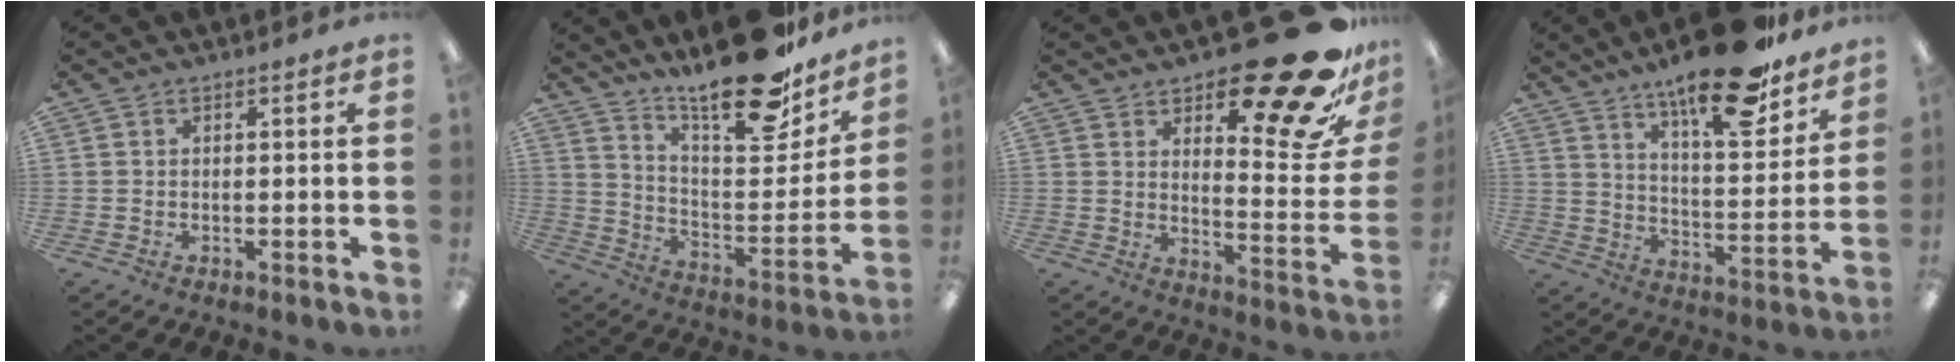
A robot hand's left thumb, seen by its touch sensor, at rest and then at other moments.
{"total": 23.0, "force": [18.1, 7.0, 12.4], "torque": [-0.180, -0.125, 0.302]}
{"total": 24.5, "force": [16.8, 8.0, 16.0], "torque": [-0.178, -0.125, 0.264]}
{"total": 21.7, "force": [16.2, 6.4, 13.0], "torque": [-0.192, -0.103, 0.265]}